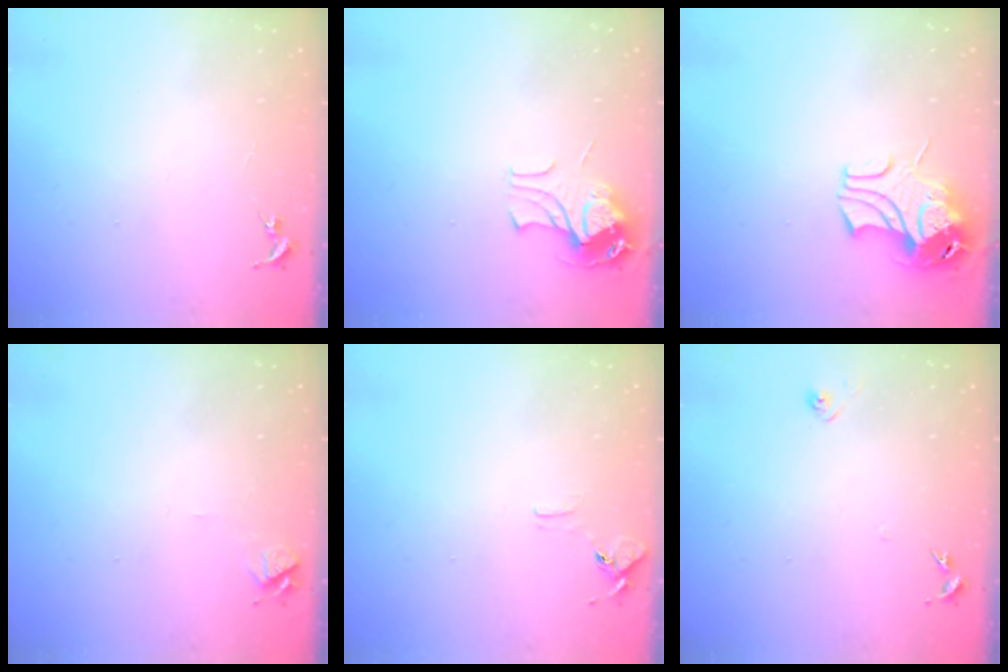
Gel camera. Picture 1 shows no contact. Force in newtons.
{"total": 9.5, "press": 9.5, "slide": 1.1}
{"total": 9.7, "press": 9.6, "slide": 1.4}
{"total": 4.9, "press": 4.9, "slide": 0.5}
{"total": 6.2, "press": 6.1, "slide": 0.6}
{"total": 5.0, "press": 5.0, "slide": 0.7}